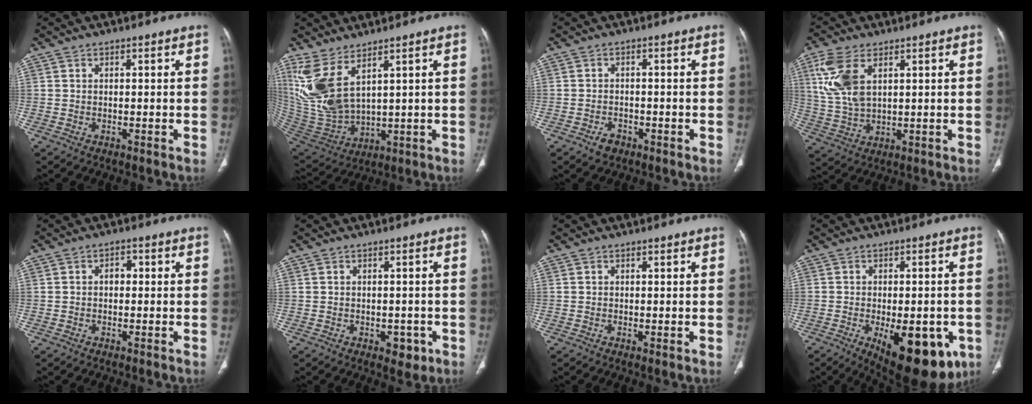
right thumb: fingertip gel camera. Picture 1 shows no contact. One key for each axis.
{"total": 12.9, "fx": 6.5, "fy": 5.6, "fz": 9.7, "tx": -0.214, "ty": -0.036, "tz": 0.159}
{"total": 2.4, "fx": -1.5, "fy": 1.5, "fz": 1.0, "tx": -0.015, "ty": 0.010, "tz": -0.021}
{"total": 10.5, "fx": 4.0, "fy": 5.5, "fz": 8.0, "tx": -0.182, "ty": -0.005, "tz": 0.087}
{"total": 2.1, "fx": 0.0, "fy": 1.5, "fz": 1.5, "tx": -0.014, "ty": 0.010, "tz": -0.004}
{"total": 3.3, "fx": -1.4, "fy": 2.2, "fz": 2.1, "tx": -0.009, "ty": 0.003, "tz": -0.012}
{"total": 0.6, "fx": -0.1, "fy": 0.1, "fz": 0.6, "tx": -0.017, "ty": -0.004, "tz": -0.004}
{"total": 17.8, "fx": -6.6, "fy": 8.1, "fz": 14.5, "tx": -0.152, "ty": -0.001, "tz": -0.072}